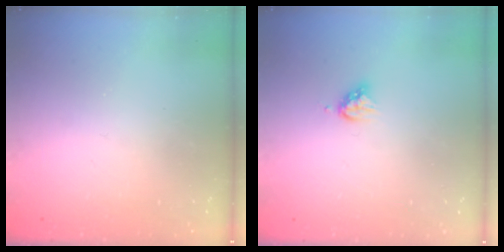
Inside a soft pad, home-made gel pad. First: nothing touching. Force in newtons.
{"total": 4.6, "press": 4.6, "slide": 0.4}